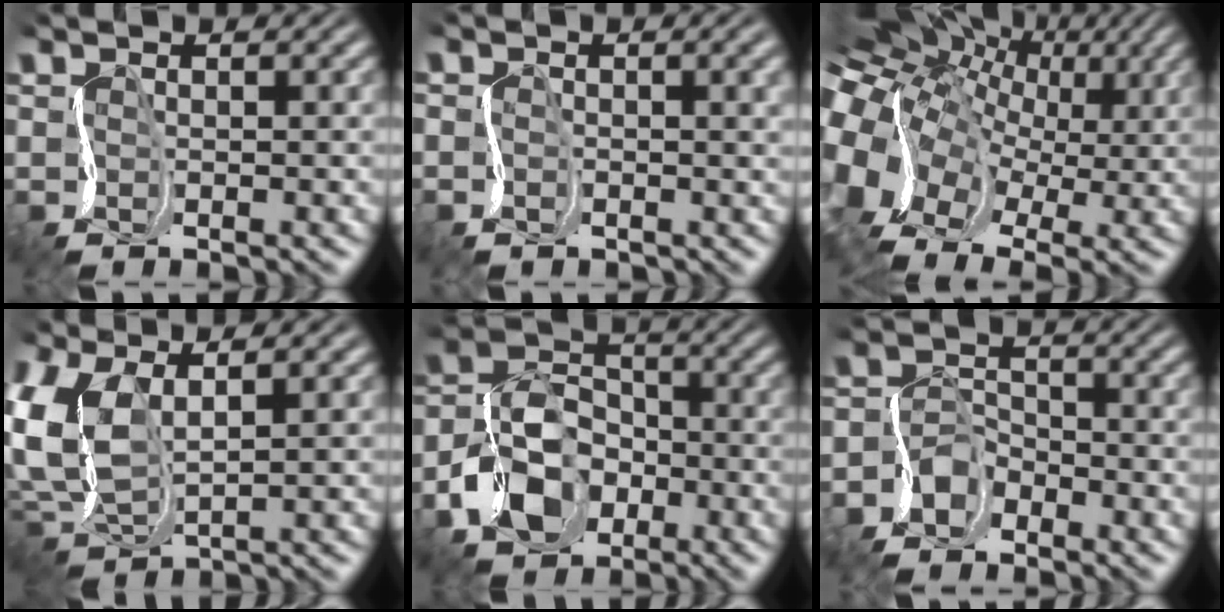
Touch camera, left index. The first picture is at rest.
{"total": 2.9, "force": [0.5, 1.6, 2.4], "torque": [-0.030, 0.012, -0.004]}
{"total": 15.4, "force": [1.7, 12.5, 8.8], "torque": [-0.197, 0.011, 0.044]}
{"total": 4.7, "force": [2.2, 2.4, 3.3], "torque": [-0.107, 0.013, 0.038]}
{"total": 5.9, "force": [-2.9, 4.6, 2.3], "torque": [-0.057, 0.014, -0.070]}
{"total": 2.9, "force": [-2.3, 1.7, 0.4], "torque": [-0.019, 0.013, -0.052]}